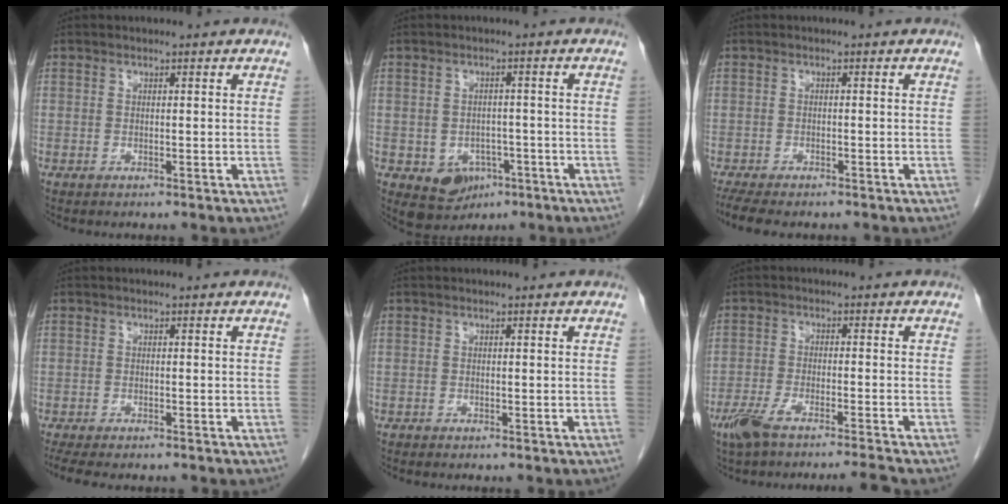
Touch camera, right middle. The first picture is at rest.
{"total": 5.4, "force": [-2.4, 4.3, 2.1], "torque": [-0.032, 0.002, -0.023]}
{"total": 7.5, "force": [-6.2, 2.1, 3.7], "torque": [-0.058, -0.009, -0.093]}
{"total": 6.5, "force": [-5.4, 1.7, 3.2], "torque": [-0.047, -0.009, -0.080]}
{"total": 0.0}
{"total": 7.3, "force": [-6.1, -0.6, 4.1], "torque": [-0.069, -0.013, -0.104]}